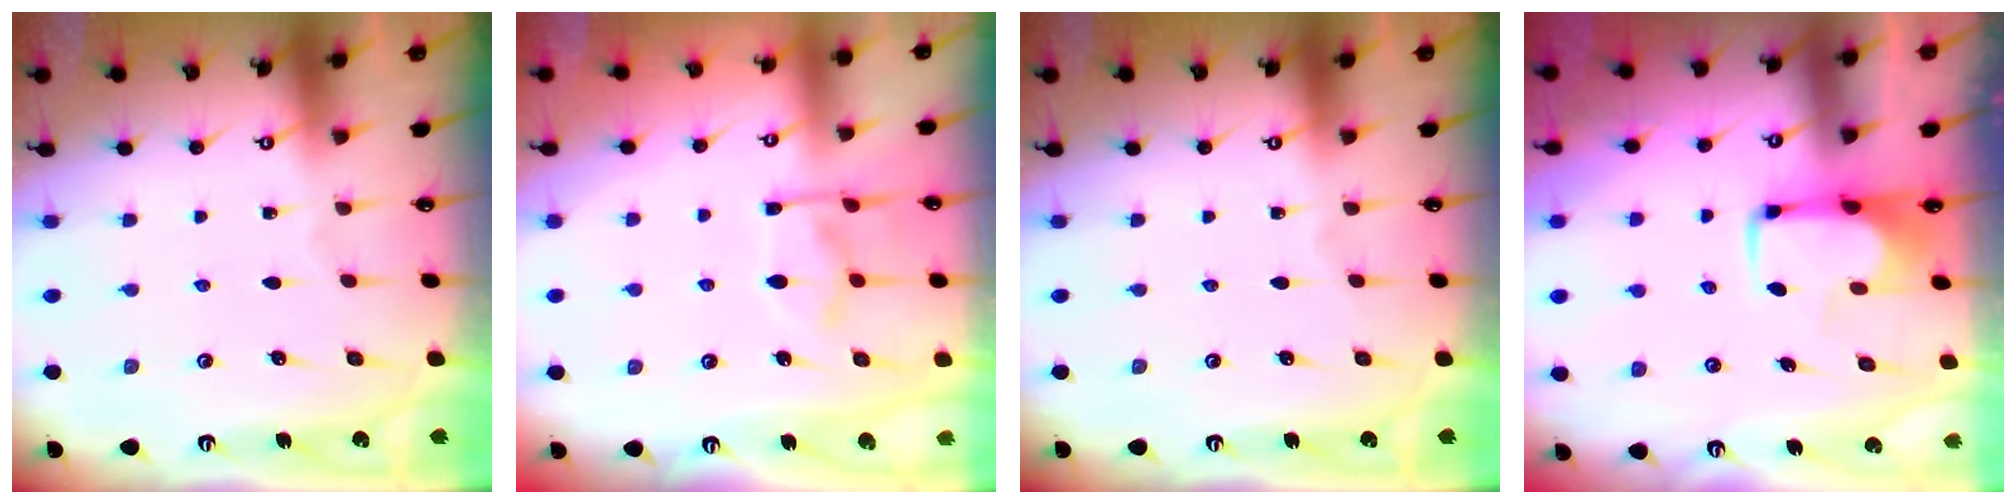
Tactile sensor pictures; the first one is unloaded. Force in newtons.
{"total": 8.1, "press": 8.0, "slide": 1.4}
{"total": 0.0}
{"total": 1.9, "press": 1.8, "slide": 0.4}